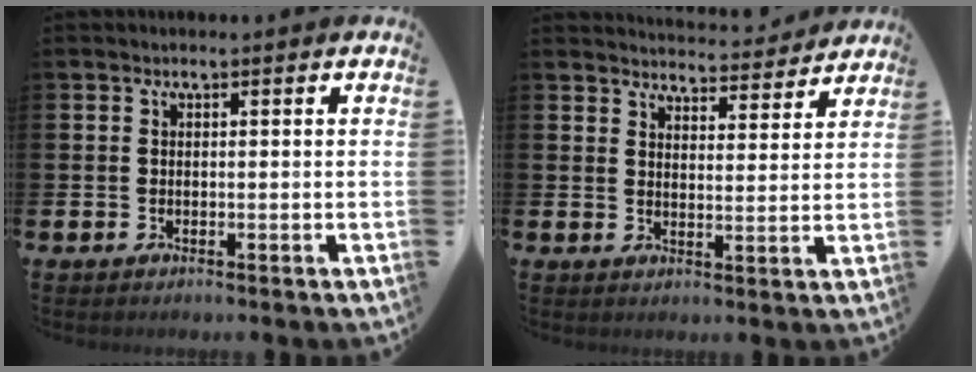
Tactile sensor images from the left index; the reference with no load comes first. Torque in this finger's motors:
{"motor_torque": [0.56, -1.58, 0.33, 0.00]}